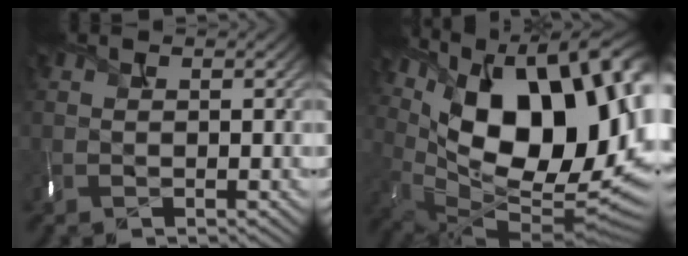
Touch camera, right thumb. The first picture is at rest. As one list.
[{"total": 21.3, "force": [5.7, 11.9, 16.7], "torque": [-0.281, 0.026, 0.125]}]